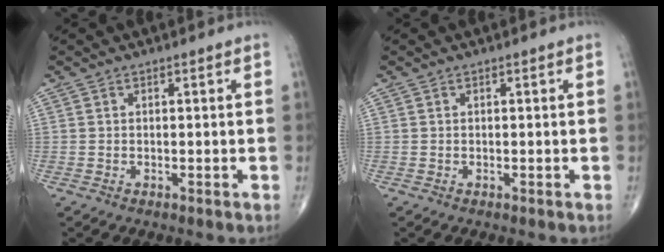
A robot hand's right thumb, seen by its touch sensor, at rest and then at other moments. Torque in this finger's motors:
{"motor_torque": [-0.01, 0.02, -0.03, -0.01, 0.00]}